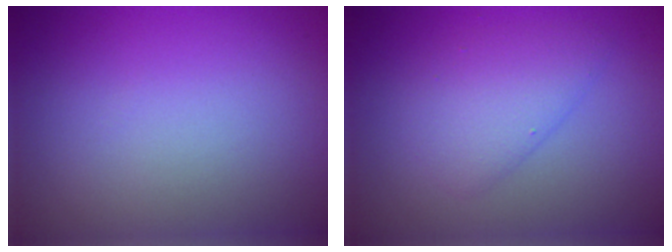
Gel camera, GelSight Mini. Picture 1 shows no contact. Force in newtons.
{"total": 3.0, "press": 3.0, "slide": 0.3}